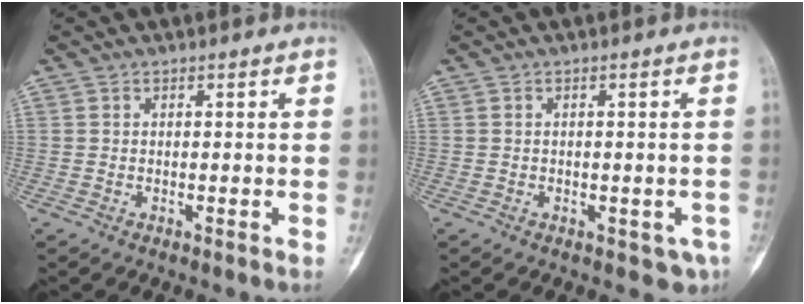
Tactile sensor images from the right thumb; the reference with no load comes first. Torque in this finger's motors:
{"motor_torque": [-0.39, 0.28, 0.22, 0.01, 0.04]}